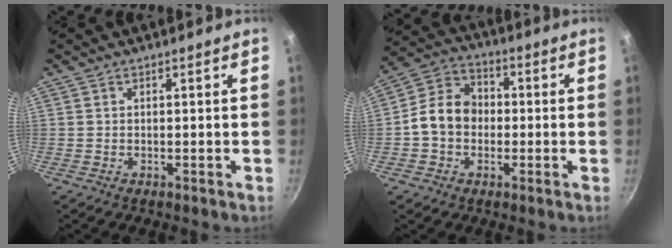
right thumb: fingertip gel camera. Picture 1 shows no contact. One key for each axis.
{"total": 9.9, "fx": -0.9, "fy": 8.0, "fz": 5.8, "tx": -0.074, "ty": 0.028, "tz": -0.037}